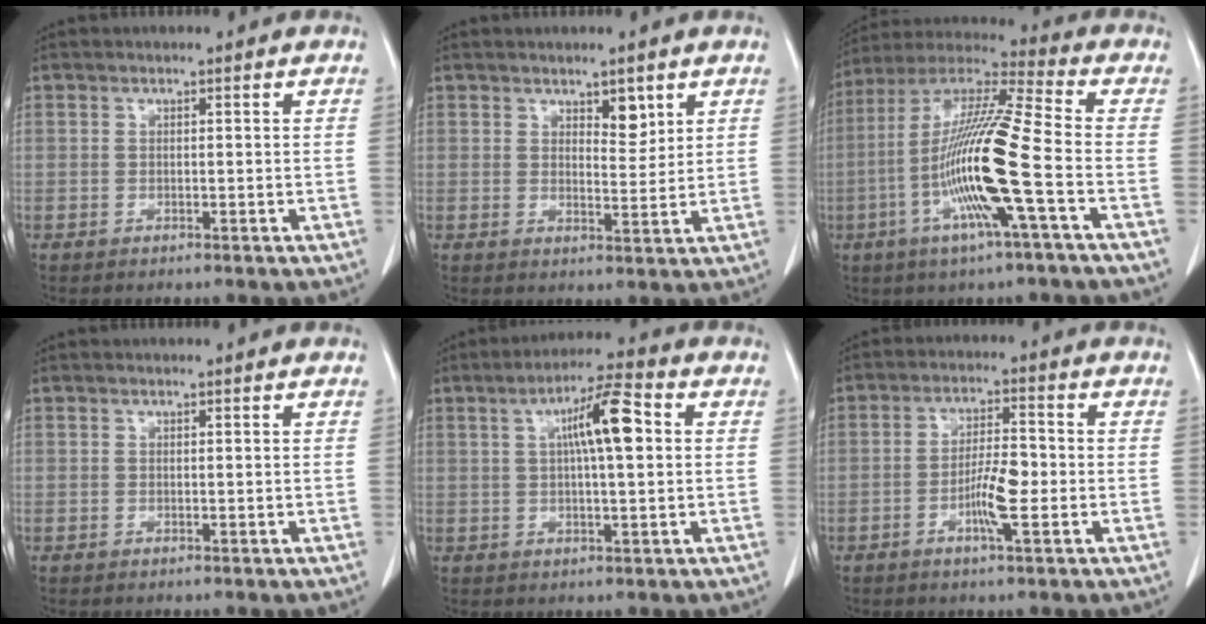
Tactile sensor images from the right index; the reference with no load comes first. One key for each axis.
{"total": 3.4, "fx": 2.1, "fy": 1.4, "fz": 2.3, "tx": -0.032, "ty": -0.005, "tz": 0.035}
{"total": 17.2, "fx": -4.5, "fy": -0.1, "fz": 16.6, "tx": -0.330, "ty": -0.006, "tz": -0.097}
{"total": 0.0}
{"total": 9.0, "fx": 1.9, "fy": 1.3, "fz": 8.7, "tx": -0.148, "ty": 0.019, "tz": 0.029}
{"total": 5.2, "fx": -1.8, "fy": 0.1, "fz": 4.9, "tx": -0.097, "ty": 0.000, "tz": -0.036}